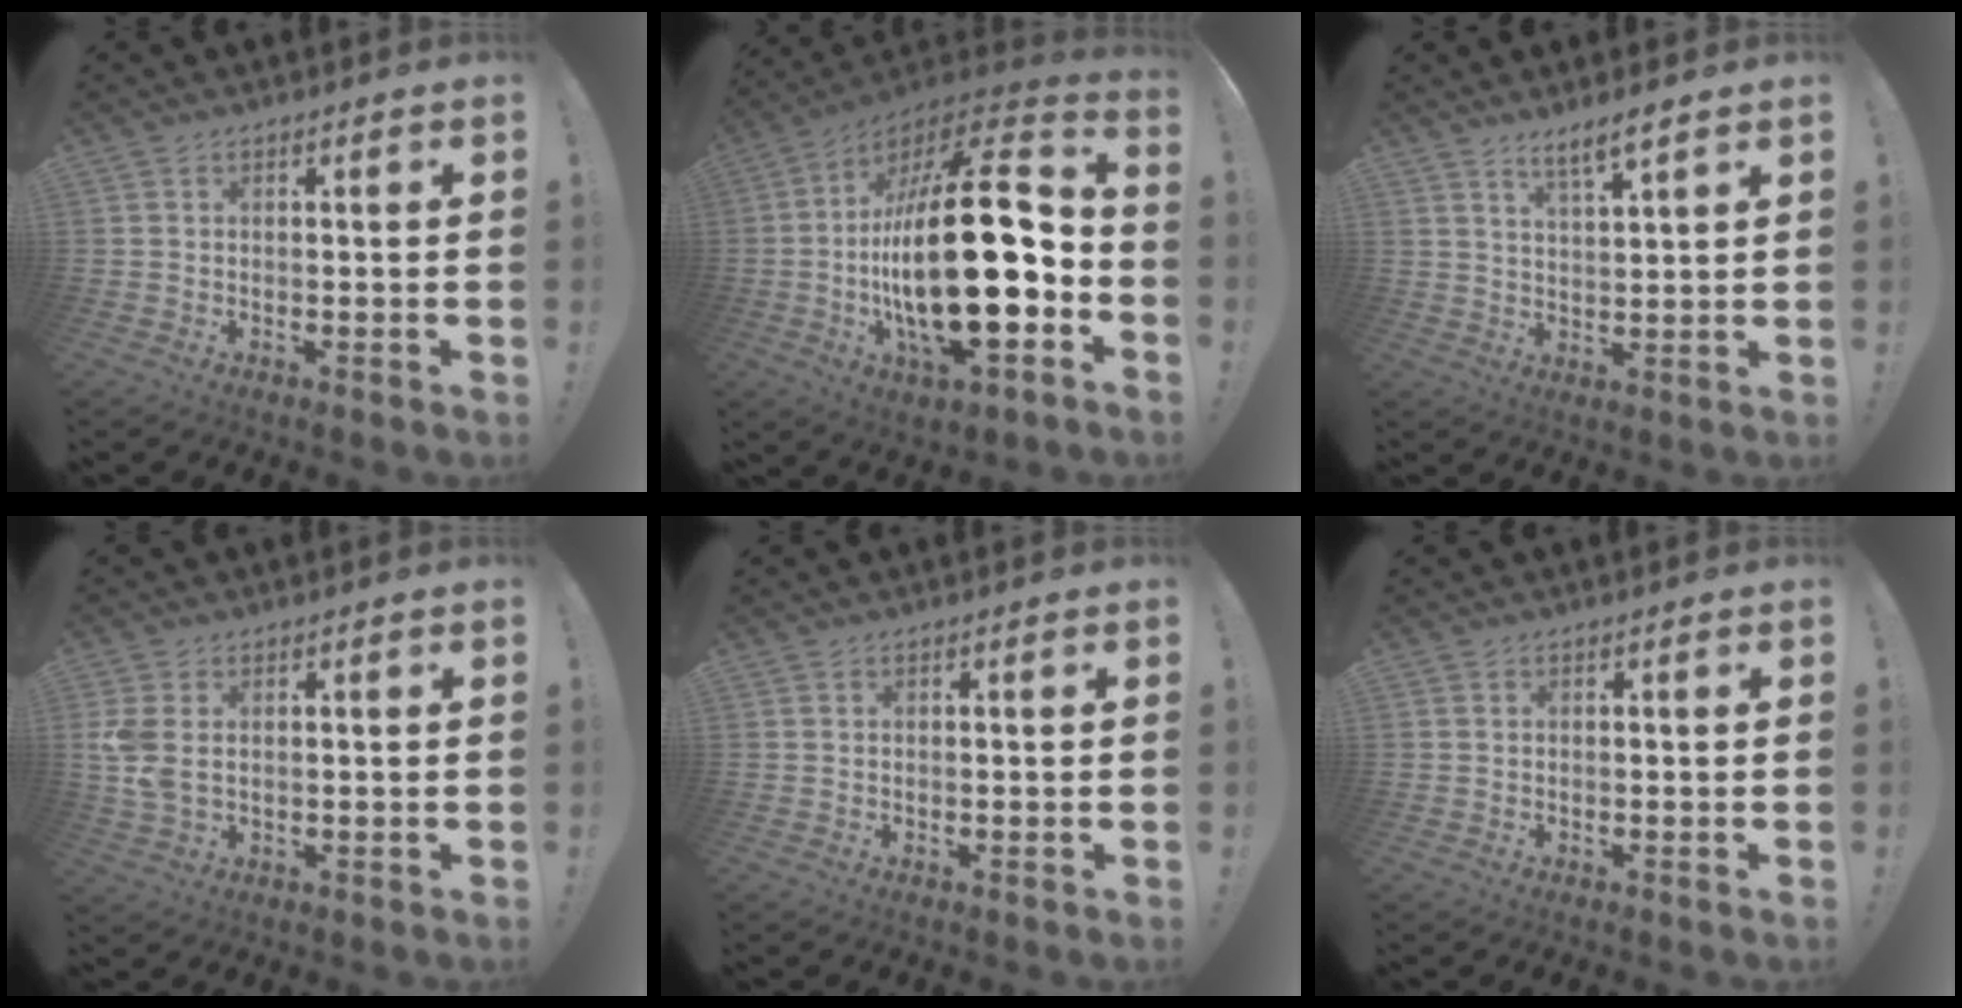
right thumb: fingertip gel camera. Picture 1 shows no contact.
{"total": 31.8, "force": [-3.3, 11.5, 29.5], "torque": [-0.508, 0.006, -0.055]}
{"total": 5.6, "force": [4.5, 0.5, 3.3], "torque": [-0.057, -0.025, 0.075]}
{"total": 5.7, "force": [1.1, 3.5, 4.3], "torque": [-0.092, 0.003, 0.022]}
{"total": 0.0}
{"total": 0.0}